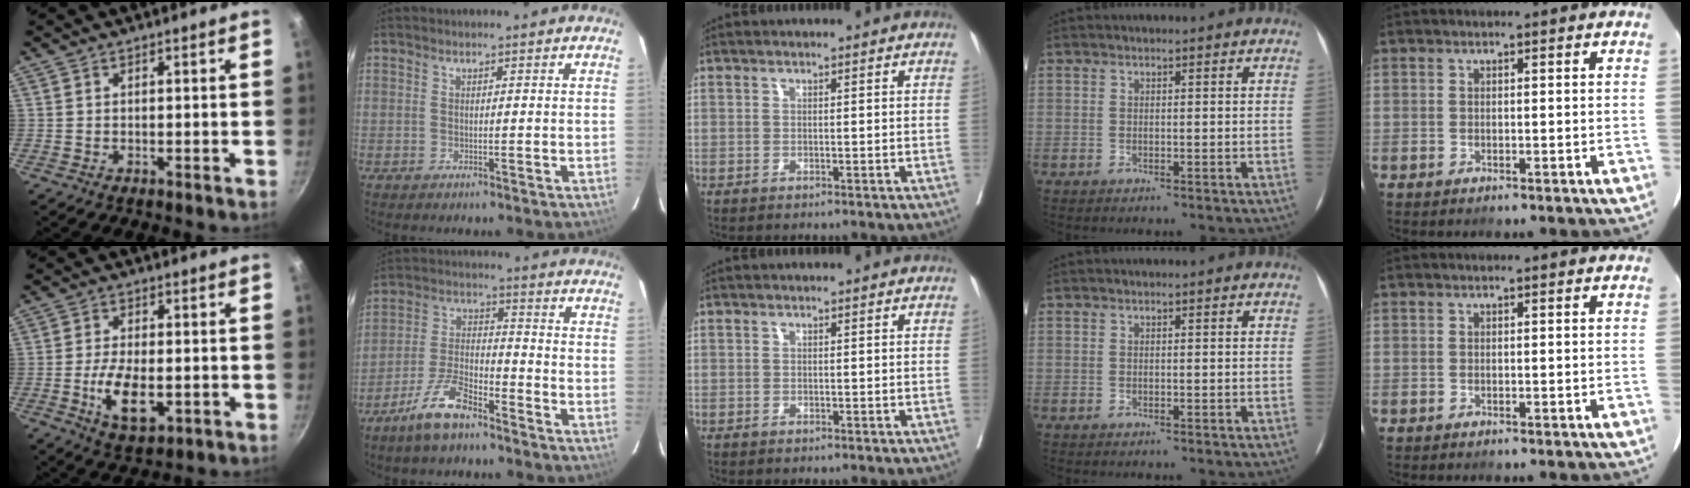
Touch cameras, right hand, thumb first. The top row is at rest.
{"thumb": {"total": 8.7, "force": [-2.0, 4.2, 7.3], "torque": [-0.127, -0.004, -0.028]}, "index": {"total": 8.5, "force": [-6.2, 2.2, 5.4], "torque": [-0.119, -0.006, -0.124]}}